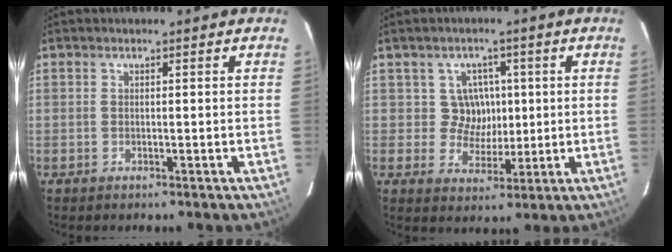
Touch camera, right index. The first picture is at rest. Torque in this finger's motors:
{"motor_torque": [-0.05, 0.15, -0.02, -0.01]}